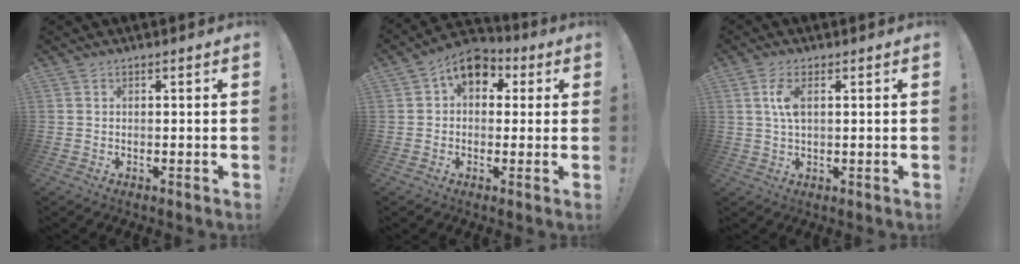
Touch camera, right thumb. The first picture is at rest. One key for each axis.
{"total": 9.0, "fx": 3.5, "fy": 6.5, "fz": 5.2, "tx": -0.074, "ty": -0.006, "tz": 0.068}
{"total": 5.6, "fx": 1.3, "fy": 2.5, "fz": 4.8, "tx": -0.091, "ty": -0.001, "tz": 0.019}